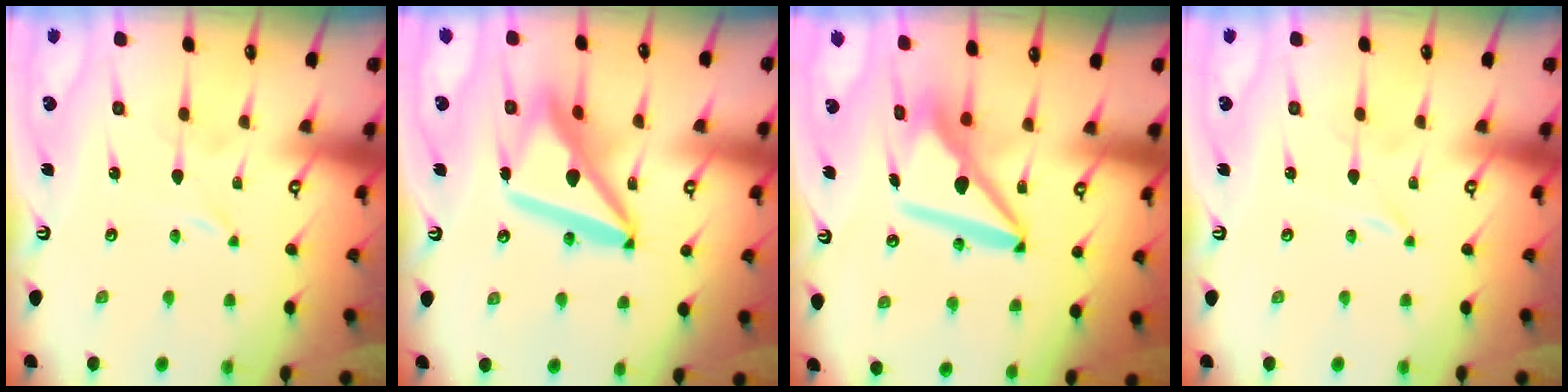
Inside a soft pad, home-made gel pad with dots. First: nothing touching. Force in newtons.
{"total": 16.4, "press": 16.3, "slide": 1.6}
{"total": 12.4, "press": 12.3, "slide": 1.2}
{"total": 0.0}